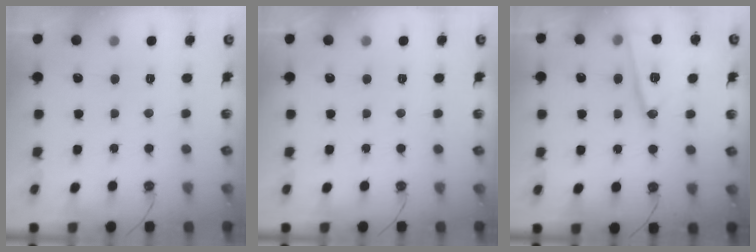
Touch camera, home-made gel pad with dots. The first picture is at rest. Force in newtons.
{"total": 0.0}
{"total": 14.7, "press": 14.7, "slide": 0.5}